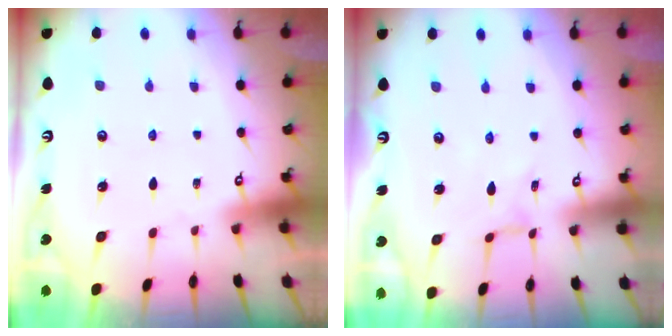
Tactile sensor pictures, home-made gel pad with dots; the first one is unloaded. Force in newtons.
{"total": 0.0}